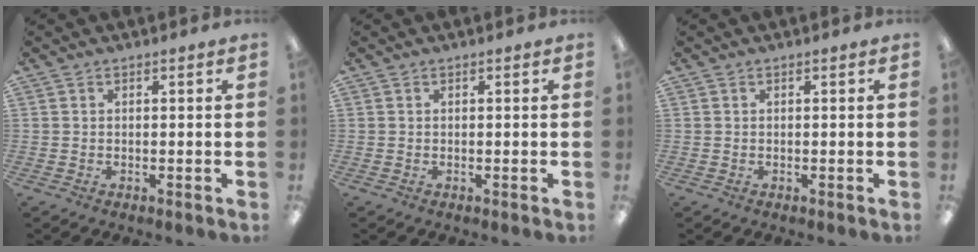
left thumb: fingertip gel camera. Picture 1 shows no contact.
{"total": 0.0}
{"total": 0.0}